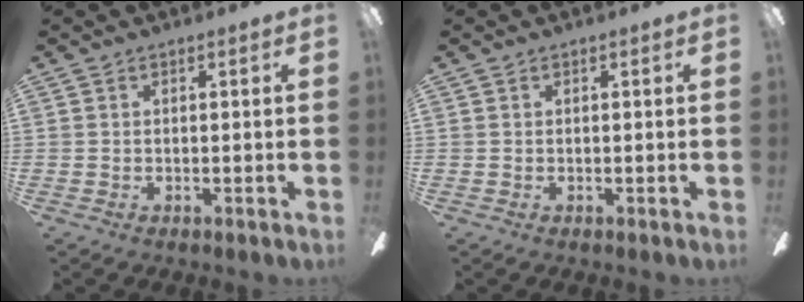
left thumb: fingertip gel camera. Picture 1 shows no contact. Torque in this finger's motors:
{"motor_torque": [0.00, 0.00, -0.02, 0.01, 0.00]}